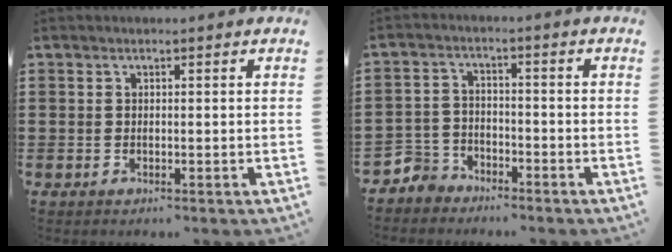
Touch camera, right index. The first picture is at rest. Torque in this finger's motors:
{"motor_torque": [-0.70, 1.16, 0.00, -0.03]}